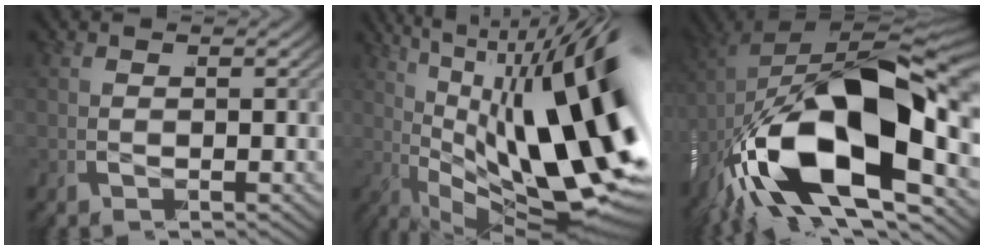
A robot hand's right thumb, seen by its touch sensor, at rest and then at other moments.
{"total": 20.4, "force": [-2.0, 9.9, 17.7], "torque": [-0.273, -0.027, -0.009]}
{"total": 19.5, "force": [-2.4, 10.9, 16.0], "torque": [-0.343, -0.033, -0.021]}